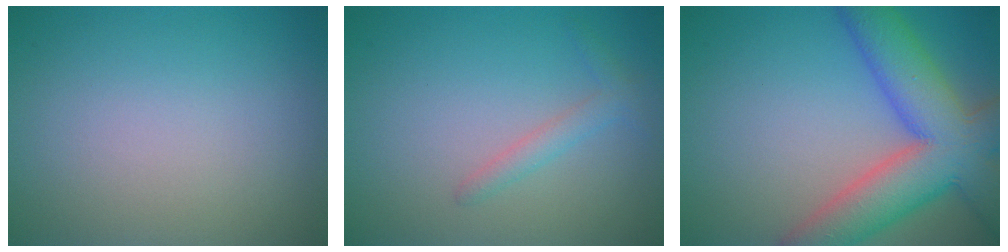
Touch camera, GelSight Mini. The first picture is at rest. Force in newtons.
{"total": 1.5, "press": 1.5, "slide": 0.1}
{"total": 10.2, "press": 10.2, "slide": 0.5}